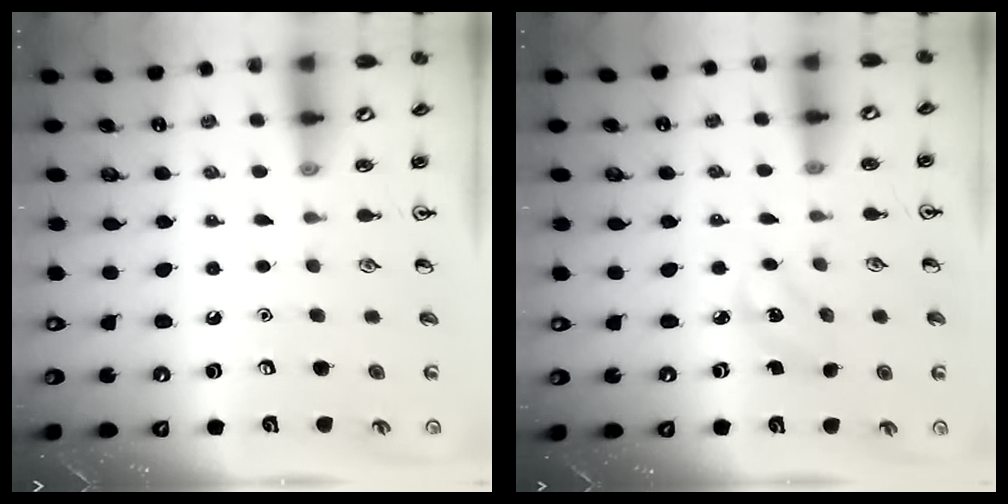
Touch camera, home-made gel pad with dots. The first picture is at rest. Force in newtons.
{"total": 2.4, "press": 2.2, "slide": 0.9}